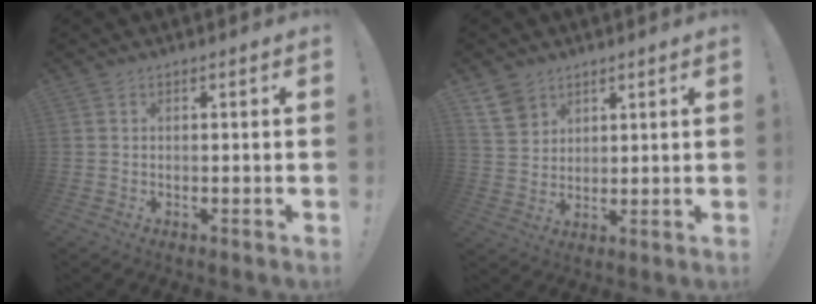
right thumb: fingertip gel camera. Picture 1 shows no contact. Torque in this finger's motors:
{"motor_torque": [-0.21, 0.22, -0.42, 0.35, -0.05]}